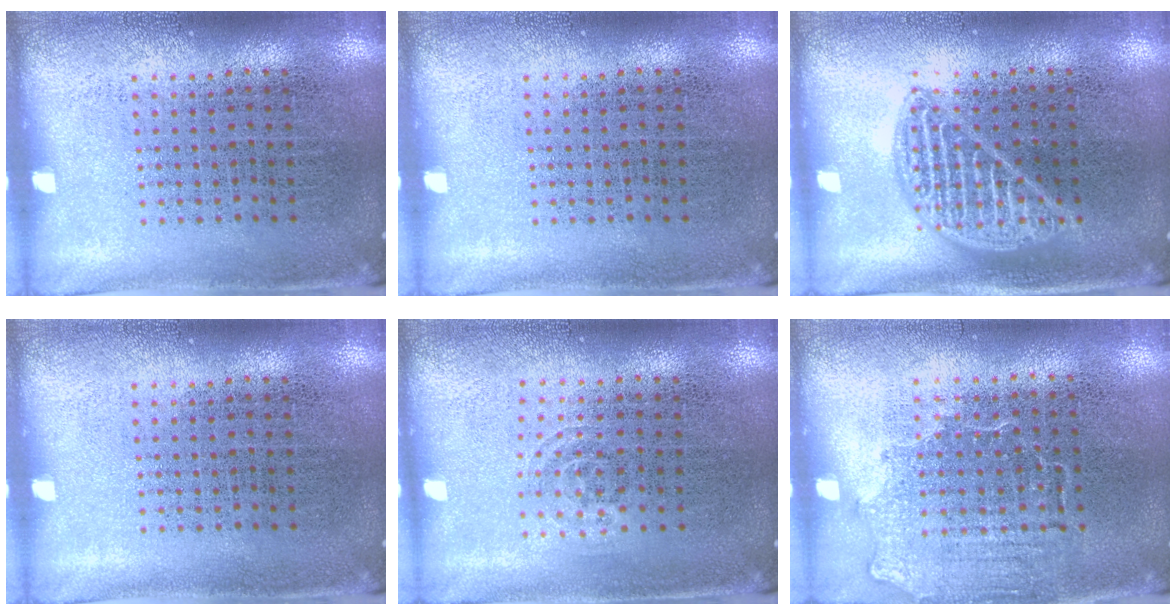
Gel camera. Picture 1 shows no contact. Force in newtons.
{"total": 0.0}
{"total": 2.3, "press": 2.2, "slide": 0.3}
{"total": 0.0}
{"total": 0.8, "press": 0.6, "slide": 0.6}
{"total": 1.4, "press": 1.2, "slide": 0.7}